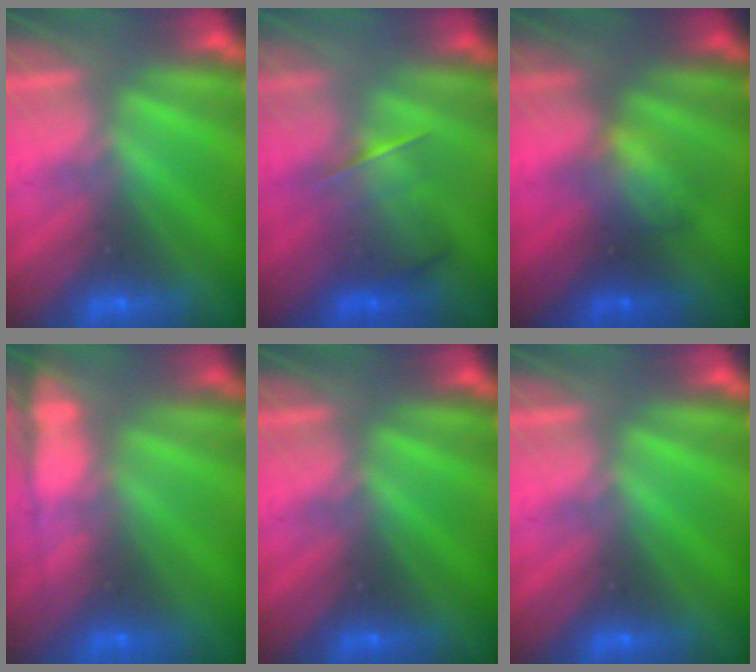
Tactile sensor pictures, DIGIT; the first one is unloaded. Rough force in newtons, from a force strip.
{"total": 2.1}
{"total": 2.2}
{"total": 7.7}
{"total": 0.0}
{"total": 0.0}